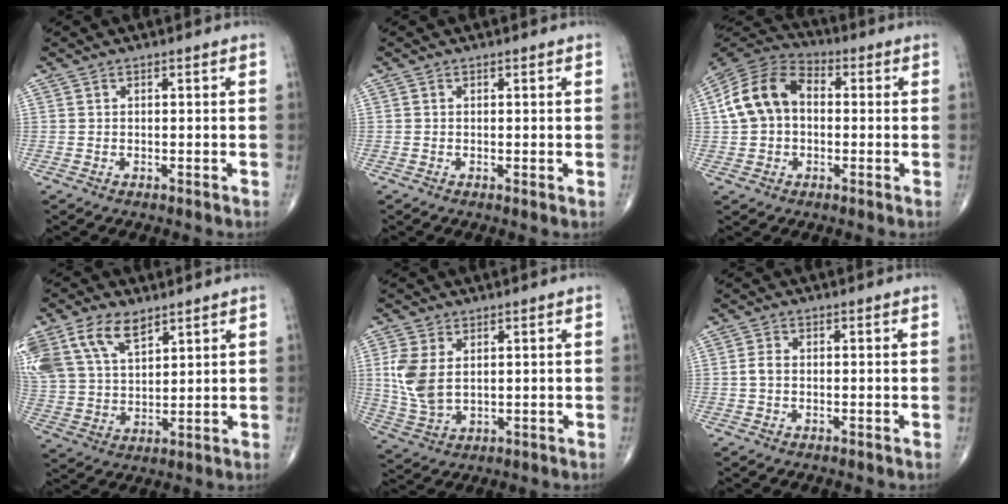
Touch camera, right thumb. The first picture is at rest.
{"total": 0.5, "force": [0.0, 0.2, 0.5], "torque": [-0.012, -0.003, -0.002]}
{"total": 12.7, "force": [0.8, 9.3, 8.6], "torque": [-0.153, 0.034, 0.002]}
{"total": 16.7, "force": [9.2, 9.6, 10.1], "torque": [-0.219, -0.004, 0.182]}
{"total": 8.6, "force": [1.6, 5.4, 6.6], "torque": [-0.144, -0.007, 0.045]}
{"total": 1.8, "force": [-0.2, 1.2, 1.3], "torque": [-0.027, 0.004, -0.007]}